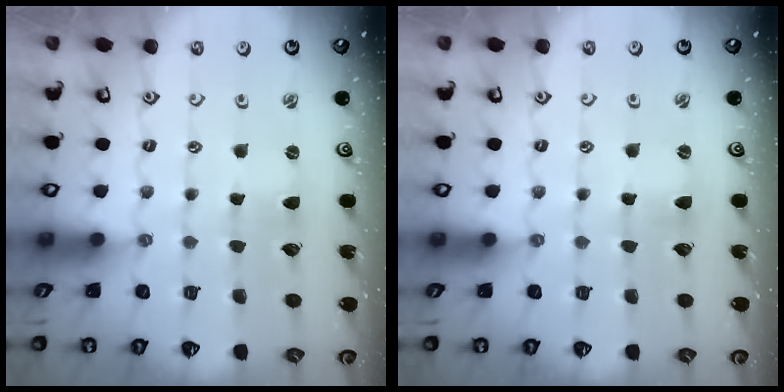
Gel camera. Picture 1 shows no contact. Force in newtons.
{"total": 0.0}